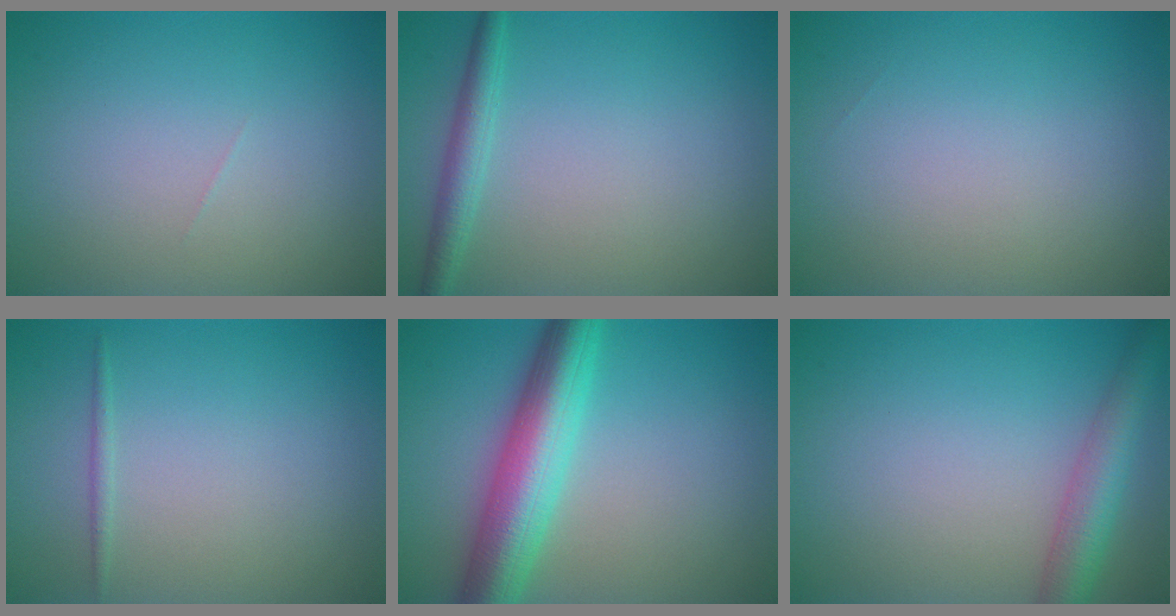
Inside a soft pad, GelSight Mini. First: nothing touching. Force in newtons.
{"total": 2.2, "press": 2.2, "slide": 0.1}
{"total": 0.0}
{"total": 0.6, "press": 0.6, "slide": 0.0}
{"total": 7.6, "press": 7.6, "slide": 0.2}
{"total": 4.3, "press": 4.2, "slide": 0.2}